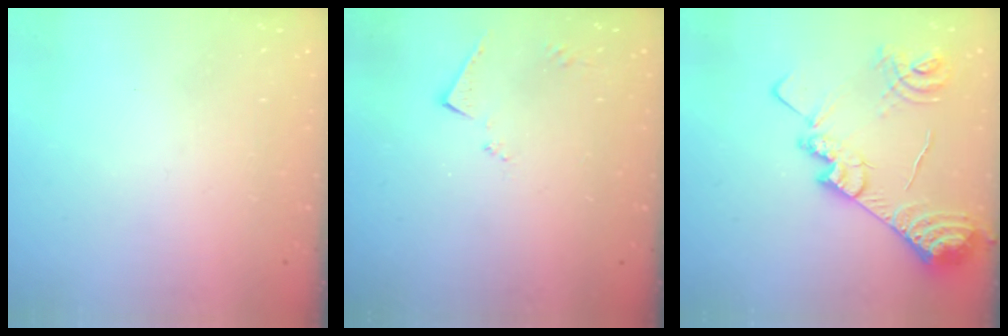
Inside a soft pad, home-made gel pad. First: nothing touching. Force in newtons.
{"total": 6.2, "press": 6.2, "slide": 0.1}
{"total": 19.9, "press": 19.8, "slide": 1.7}